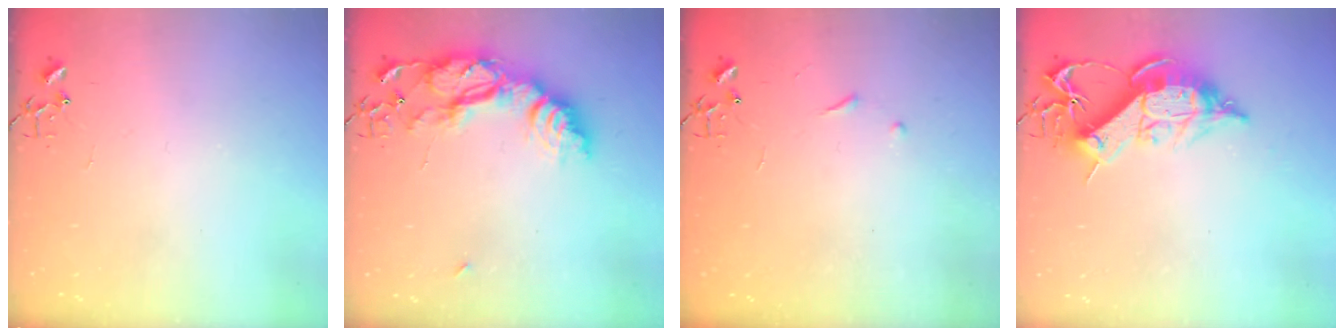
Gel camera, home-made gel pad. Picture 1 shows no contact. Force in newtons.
{"total": 20.7, "press": 20.6, "slide": 1.8}
{"total": 4.0, "press": 3.9, "slide": 0.6}
{"total": 14.4, "press": 14.4, "slide": 1.2}